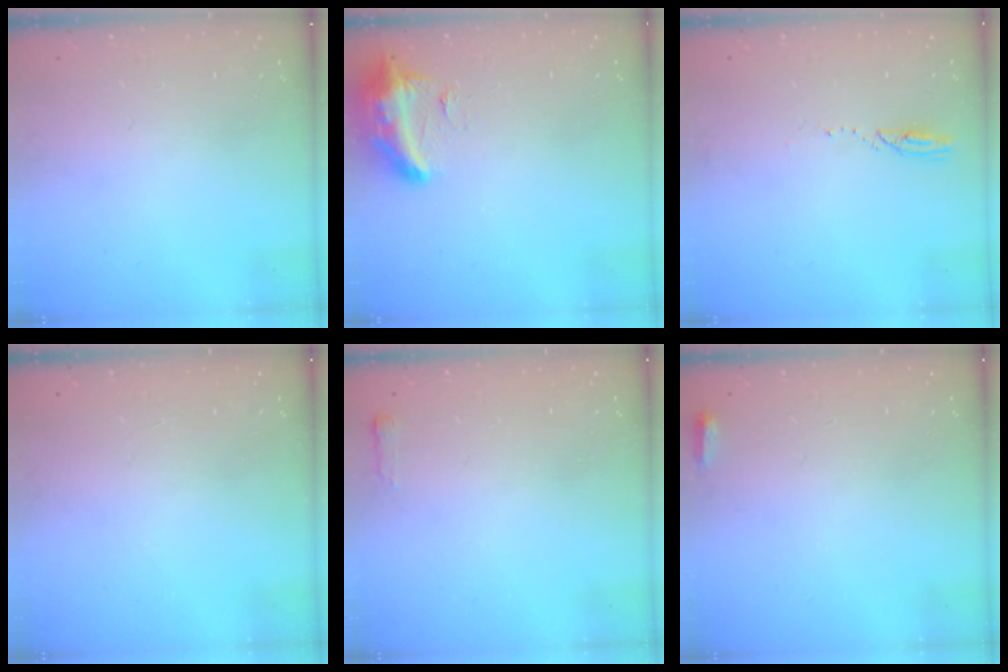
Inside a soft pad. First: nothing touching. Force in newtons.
{"total": 9.5, "press": 9.4, "slide": 1.2}
{"total": 2.4, "press": 2.4, "slide": 0.3}
{"total": 0.0}
{"total": 2.4, "press": 2.4, "slide": 0.4}
{"total": 2.7, "press": 2.6, "slide": 0.9}